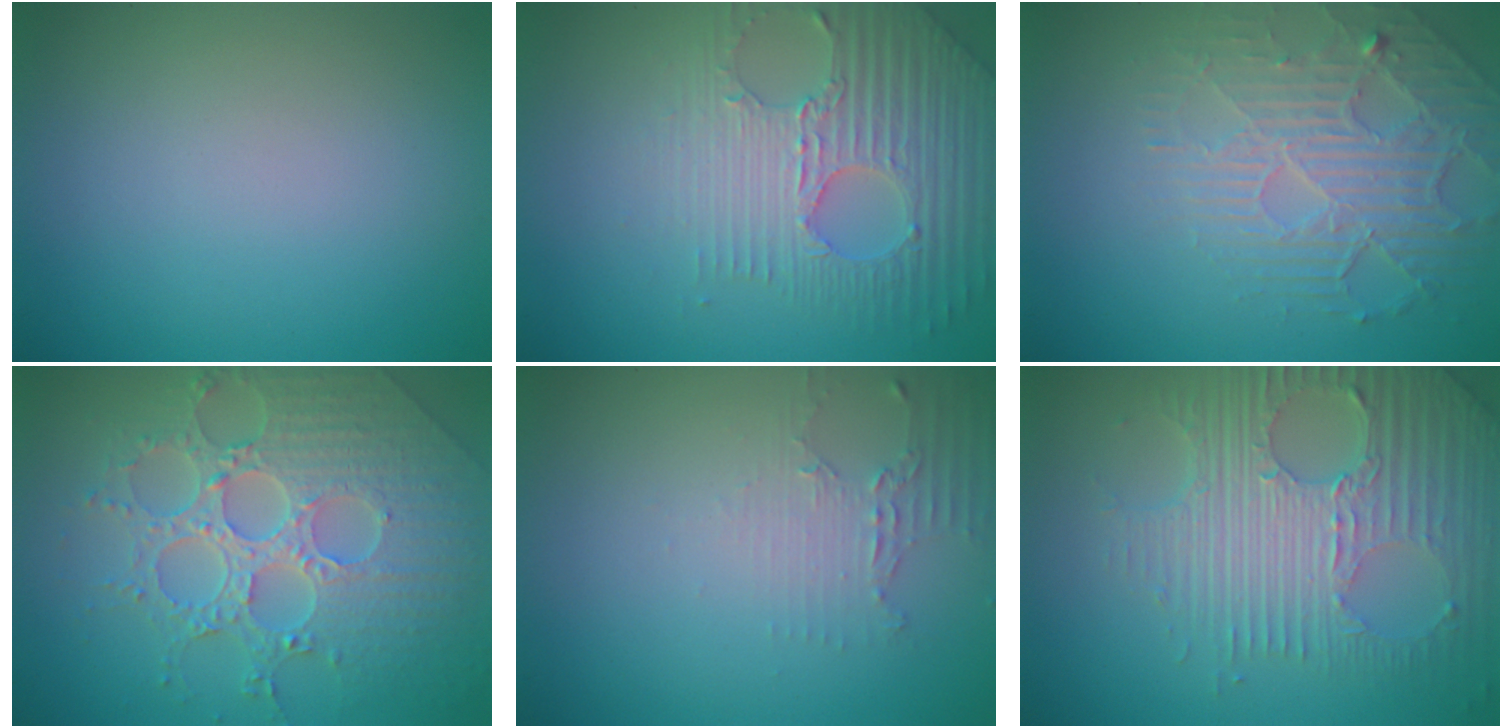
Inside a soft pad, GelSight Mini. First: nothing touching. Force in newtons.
{"total": 5.4, "press": 4.6, "slide": 2.9}
{"total": 3.5, "press": 3.1, "slide": 1.6}
{"total": 8.0, "press": 5.9, "slide": 5.4}
{"total": 2.0, "press": 1.5, "slide": 1.3}
{"total": 7.5, "press": 5.2, "slide": 5.4}